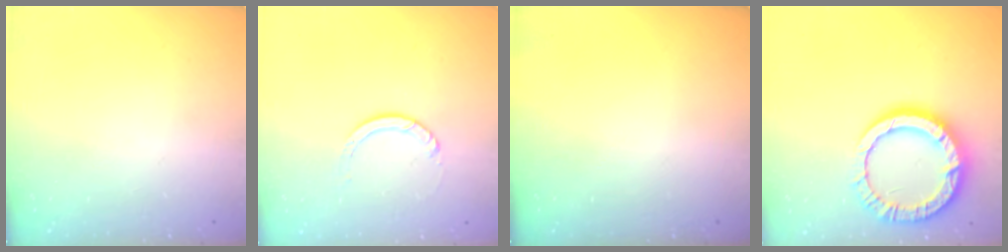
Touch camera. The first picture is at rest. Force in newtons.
{"total": 3.6, "press": 3.6, "slide": 0.3}
{"total": 0.0}
{"total": 19.2, "press": 19.1, "slide": 1.9}